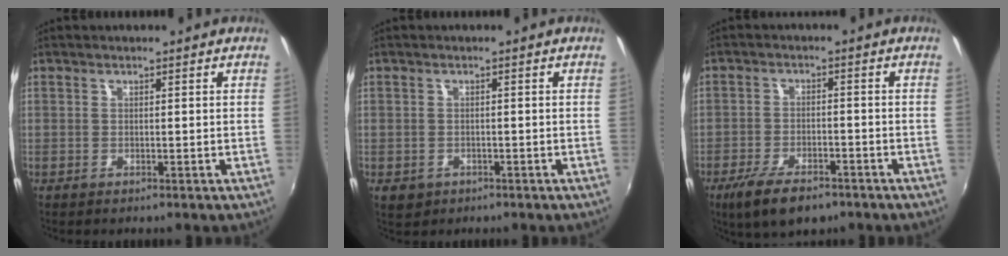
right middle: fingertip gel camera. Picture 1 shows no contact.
{"total": 3.1, "force": [-1.3, 2.5, 1.3], "torque": [-0.031, -0.006, -0.016]}
{"total": 9.3, "force": [-6.5, 3.5, 5.7], "torque": [-0.134, -0.022, -0.112]}